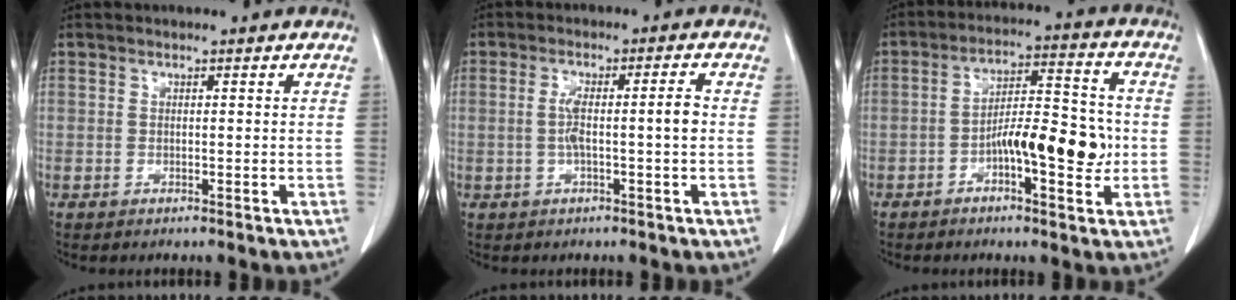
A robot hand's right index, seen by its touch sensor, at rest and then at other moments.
{"total": 5.0, "force": [-0.4, 0.1, 5.0], "torque": [-0.094, 0.011, -0.005]}
{"total": 10.9, "force": [-2.5, 3.1, 10.1], "torque": [-0.163, 0.021, -0.036]}